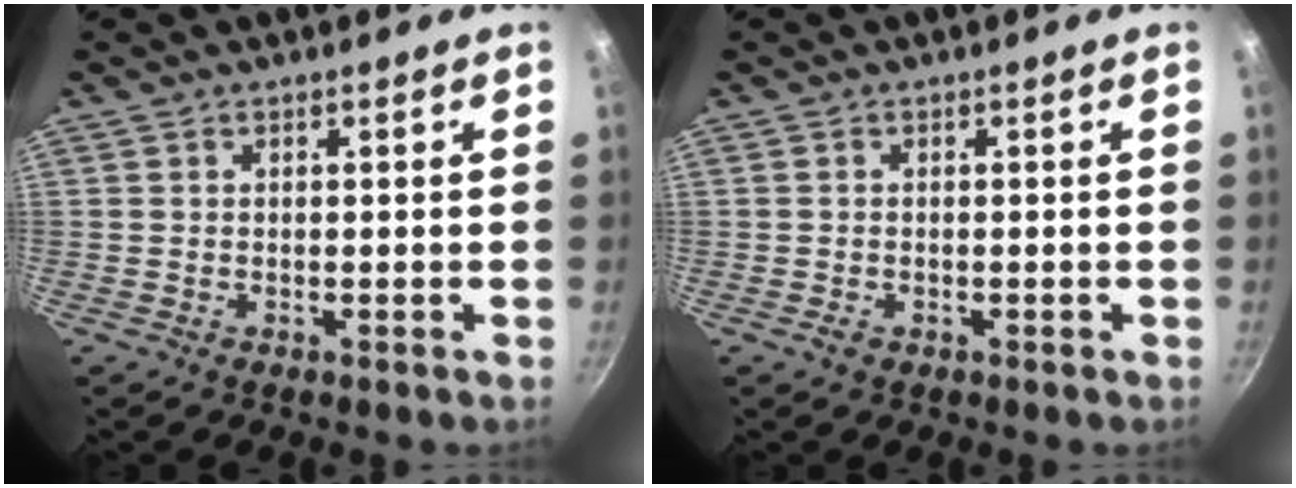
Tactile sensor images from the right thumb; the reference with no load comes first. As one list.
[{"total": 1.0, "force": [-0.5, 0.7, 0.6], "torque": [-0.009, -0.001, -0.008]}]